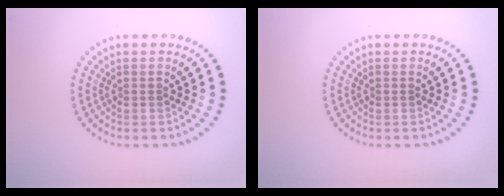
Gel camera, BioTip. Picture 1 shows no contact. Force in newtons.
{"total": 0.0}